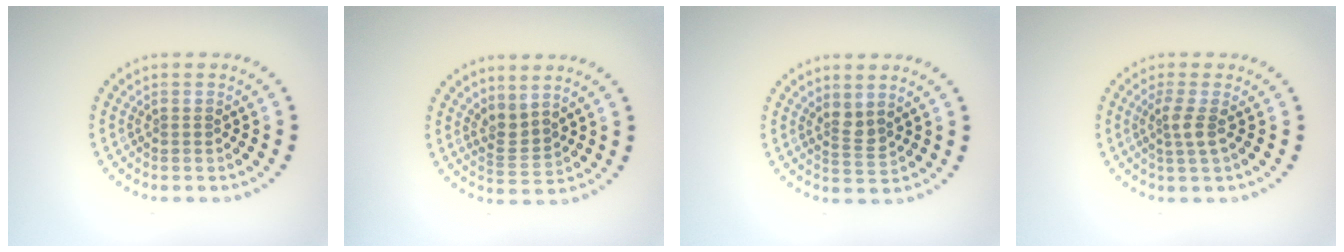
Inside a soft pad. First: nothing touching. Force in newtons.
{"total": 2.3, "press": 1.5, "slide": 1.7}
{"total": 1.7, "press": 1.3, "slide": 1.1}
{"total": 1.9, "press": 1.4, "slide": 1.3}